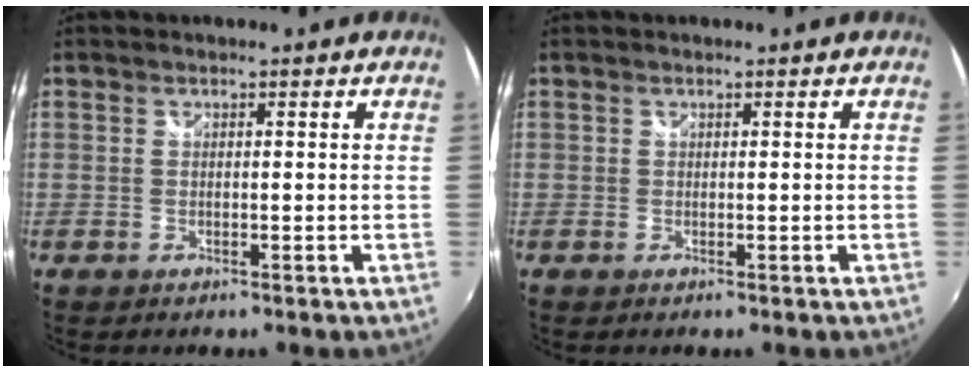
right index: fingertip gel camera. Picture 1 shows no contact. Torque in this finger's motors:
{"motor_torque": [0.11, 0.09, 0.04, 0.01]}